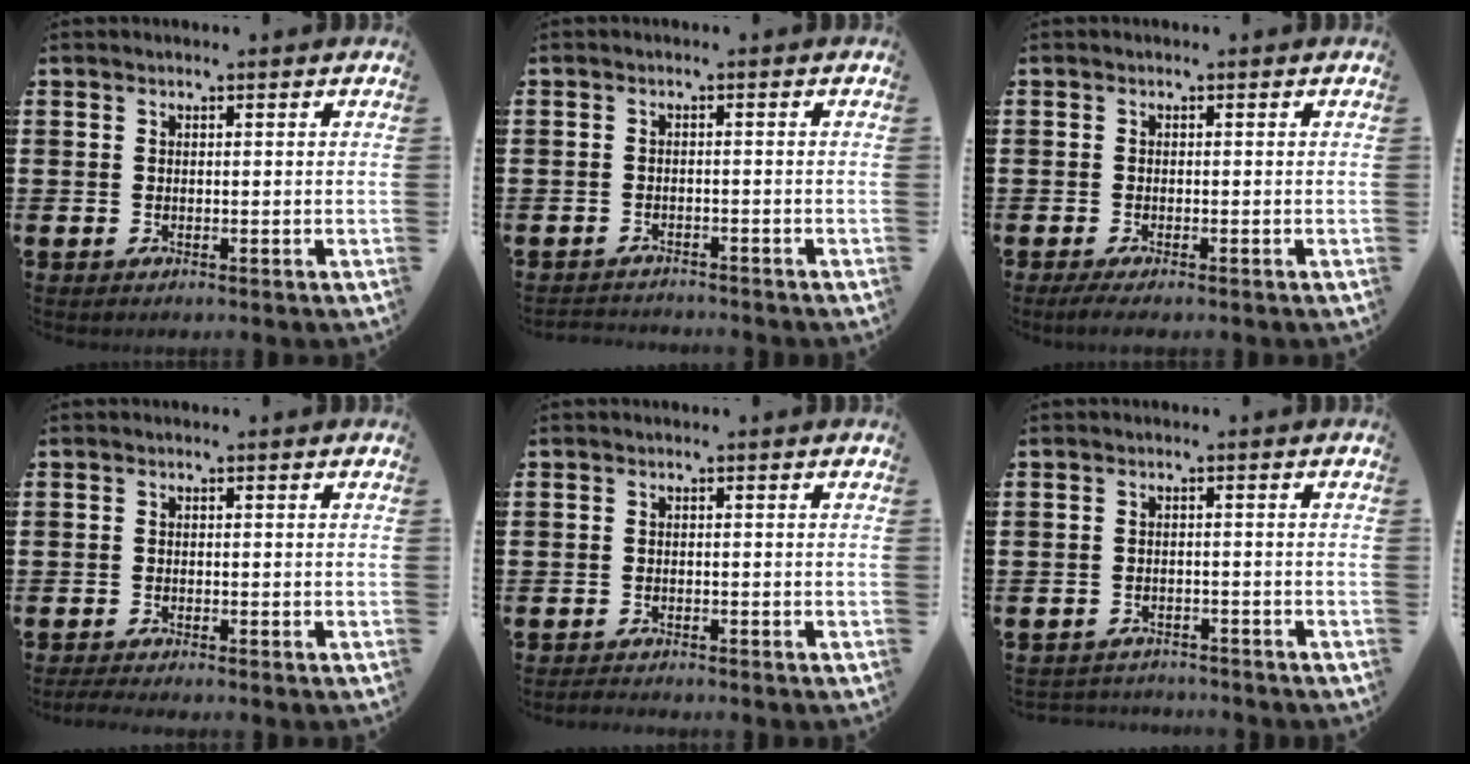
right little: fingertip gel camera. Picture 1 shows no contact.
{"total": 1.5, "force": [-1.4, 0.0, -0.2], "torque": [-0.002, 0.002, -0.031]}
{"total": 1.2, "force": [-0.7, 0.2, 0.9], "torque": [-0.016, -0.002, -0.013]}
{"total": 0.9, "force": [-0.7, 0.0, 0.5], "torque": [-0.009, -0.001, -0.014]}
{"total": 0.9, "force": [-0.8, 0.1, 0.1], "torque": [-0.006, 0.000, -0.017]}
{"total": 1.6, "force": [-1.6, 0.1, -0.3], "torque": [-0.002, 0.003, -0.037]}